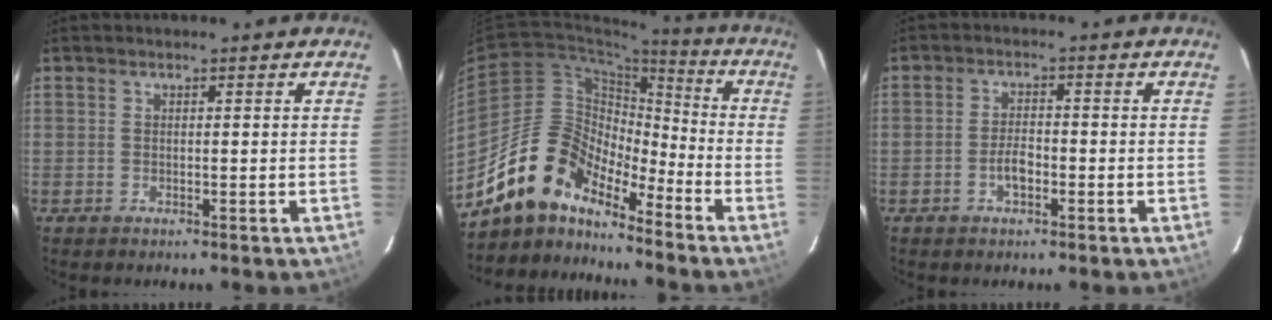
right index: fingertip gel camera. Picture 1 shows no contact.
{"total": 14.5, "force": [-12.3, 5.6, 5.1], "torque": [-0.092, 0.019, -0.235]}
{"total": 3.4, "force": [-1.5, 1.6, 2.7], "torque": [-0.055, 0.005, -0.027]}